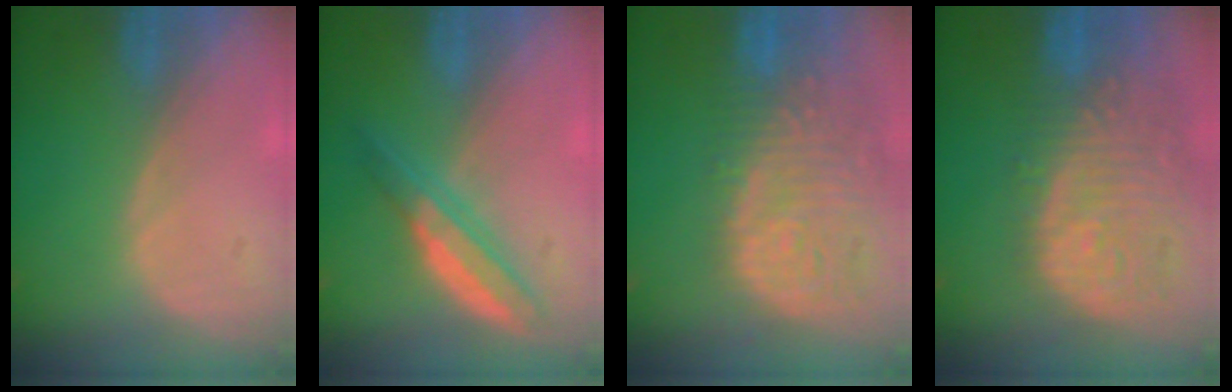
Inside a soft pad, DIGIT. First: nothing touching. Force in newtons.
{"total": 5.4, "press": 5.3, "slide": 1.3}
{"total": 14.4, "press": 11.8, "slide": 8.2}
{"total": 13.7, "press": 11.4, "slide": 7.6}